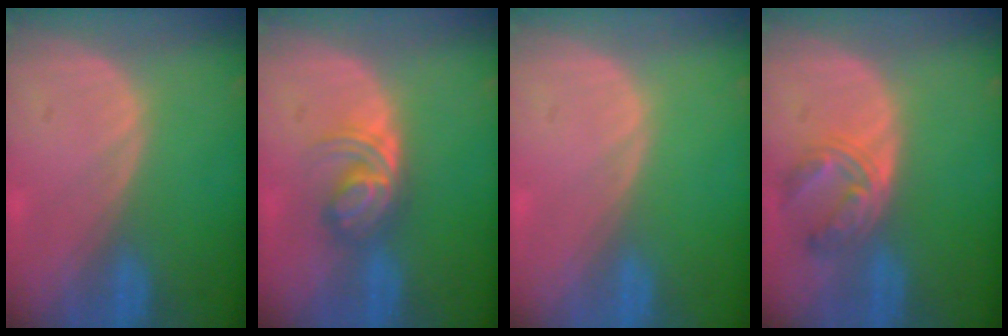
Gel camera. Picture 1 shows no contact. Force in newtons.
{"total": 5.9, "press": 5.1, "slide": 2.8}
{"total": 0.0}
{"total": 5.4, "press": 5.3, "slide": 1.4}